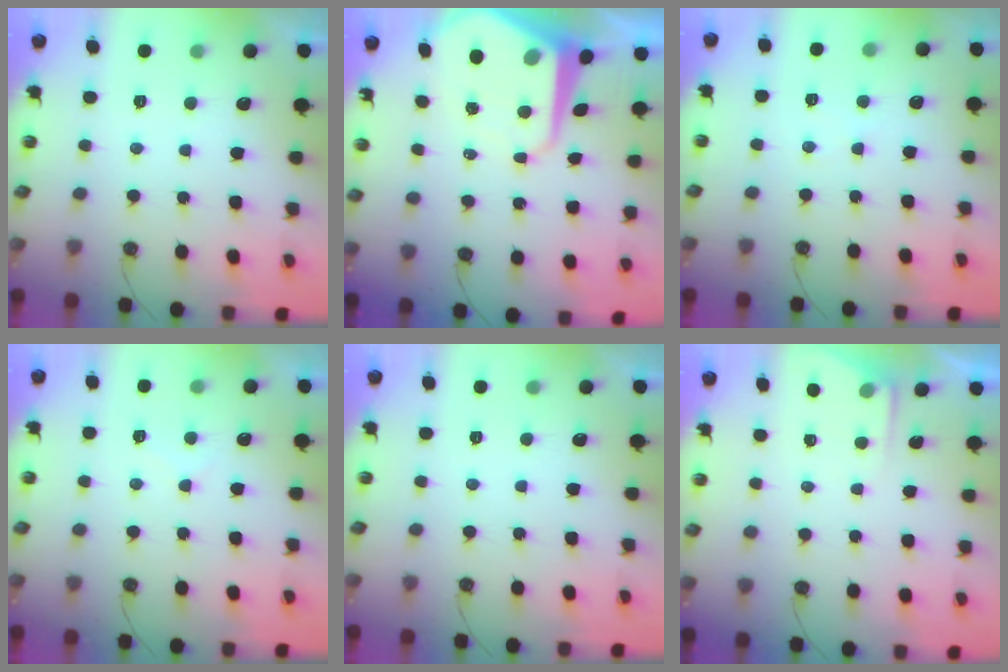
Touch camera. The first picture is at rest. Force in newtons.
{"total": 12.2, "press": 12.2, "slide": 1.0}
{"total": 3.3, "press": 3.3, "slide": 0.5}
{"total": 6.5, "press": 6.5, "slide": 0.7}
{"total": 0.0}
{"total": 4.4, "press": 4.4, "slide": 0.4}